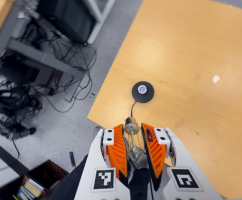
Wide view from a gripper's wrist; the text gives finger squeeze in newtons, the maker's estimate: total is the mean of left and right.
{"total": 23.0, "left": 24.1, "right": 21.8}